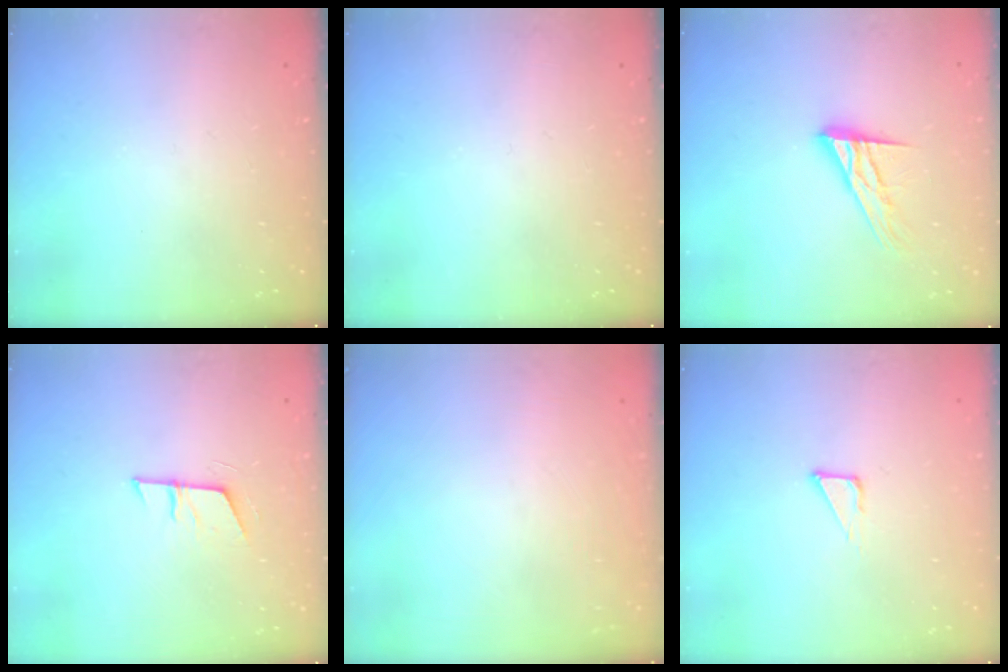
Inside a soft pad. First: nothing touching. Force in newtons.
{"total": 0.0}
{"total": 13.1, "press": 13.1, "slide": 1.2}
{"total": 6.6, "press": 6.6, "slide": 0.4}
{"total": 1.6, "press": 1.6, "slide": 0.1}
{"total": 2.3, "press": 2.3, "slide": 0.1}